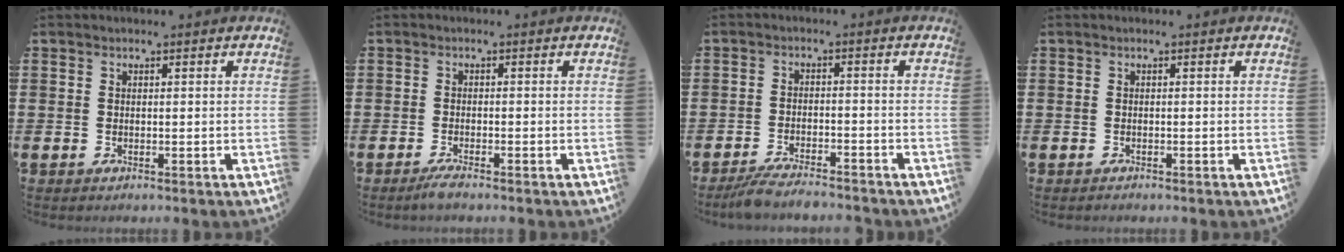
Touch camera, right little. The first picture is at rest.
{"total": 1.4, "force": [-1.0, 0.1, 0.9], "torque": [-0.017, -0.002, -0.019]}
{"total": 3.4, "force": [-3.3, 0.1, 1.1], "torque": [-0.018, 0.003, -0.064]}
{"total": 0.0}